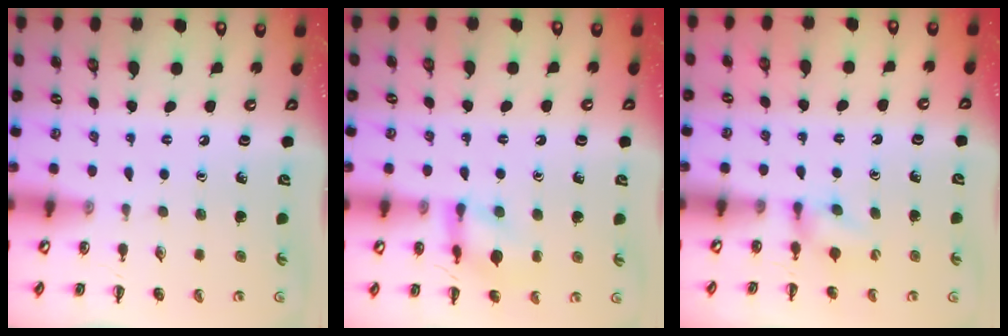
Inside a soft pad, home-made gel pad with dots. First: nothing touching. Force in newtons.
{"total": 11.2, "press": 11.1, "slide": 0.9}
{"total": 5.2, "press": 5.1, "slide": 1.4}